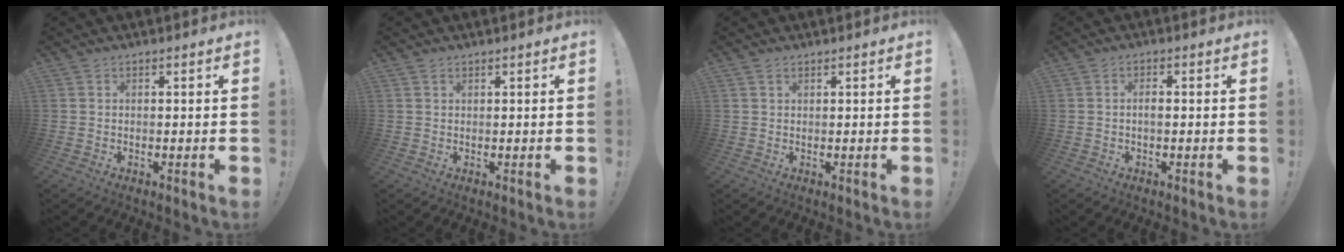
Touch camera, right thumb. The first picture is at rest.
{"total": 0.6, "force": [0.4, 0.4, 0.1], "torque": [0.004, -0.002, 0.007]}
{"total": 1.1, "force": [0.6, 0.8, 0.6], "torque": [-0.005, 0.000, 0.011]}
{"total": 2.0, "force": [-0.5, 0.7, 1.9], "torque": [-0.036, 0.005, -0.009]}